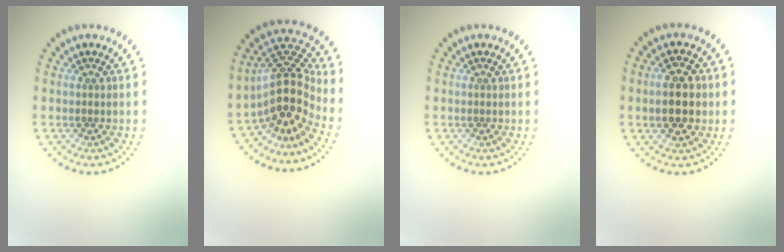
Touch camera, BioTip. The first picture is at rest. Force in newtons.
{"total": 5.1, "press": 3.6, "slide": 3.6}
{"total": 0.0}
{"total": 4.6, "press": 4.6, "slide": 0.2}